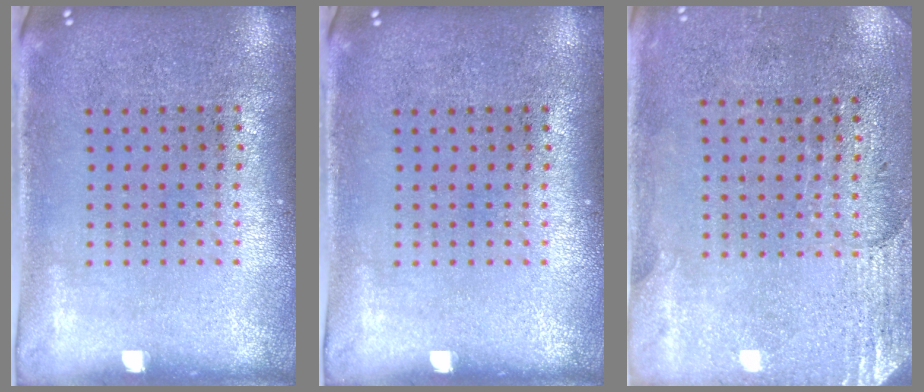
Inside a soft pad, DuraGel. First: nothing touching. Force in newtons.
{"total": 0.0}
{"total": 2.8, "press": 2.4, "slide": 1.4}